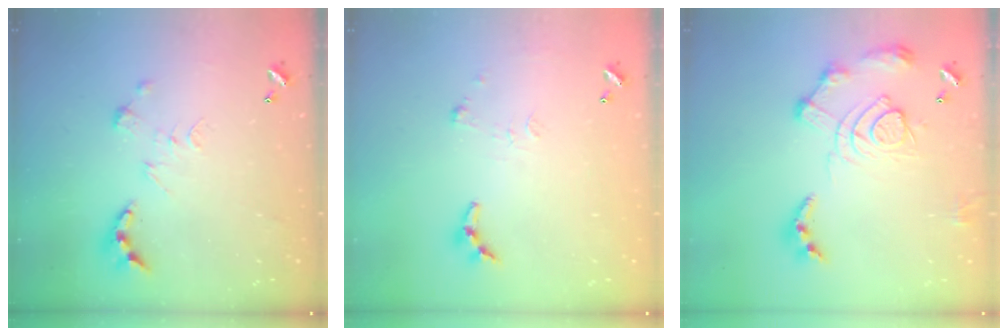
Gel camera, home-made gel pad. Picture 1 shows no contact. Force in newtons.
{"total": 6.2, "press": 6.2, "slide": 0.4}
{"total": 15.6, "press": 15.5, "slide": 1.6}